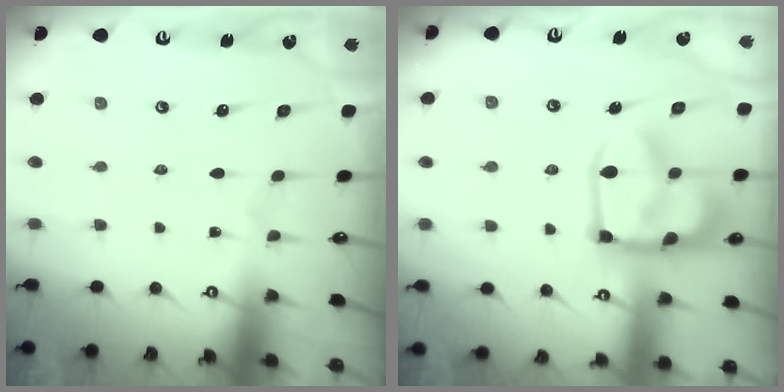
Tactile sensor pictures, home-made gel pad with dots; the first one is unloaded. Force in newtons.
{"total": 19.7, "press": 19.7, "slide": 1.4}